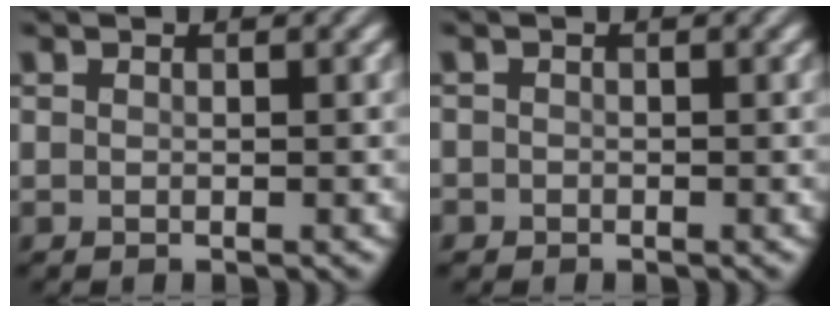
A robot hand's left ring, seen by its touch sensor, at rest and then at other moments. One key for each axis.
{"total": 0.7, "fx": -0.3, "fy": 0.7, "fz": 0.0, "tx": 0.008, "ty": -0.005, "tz": -0.007}